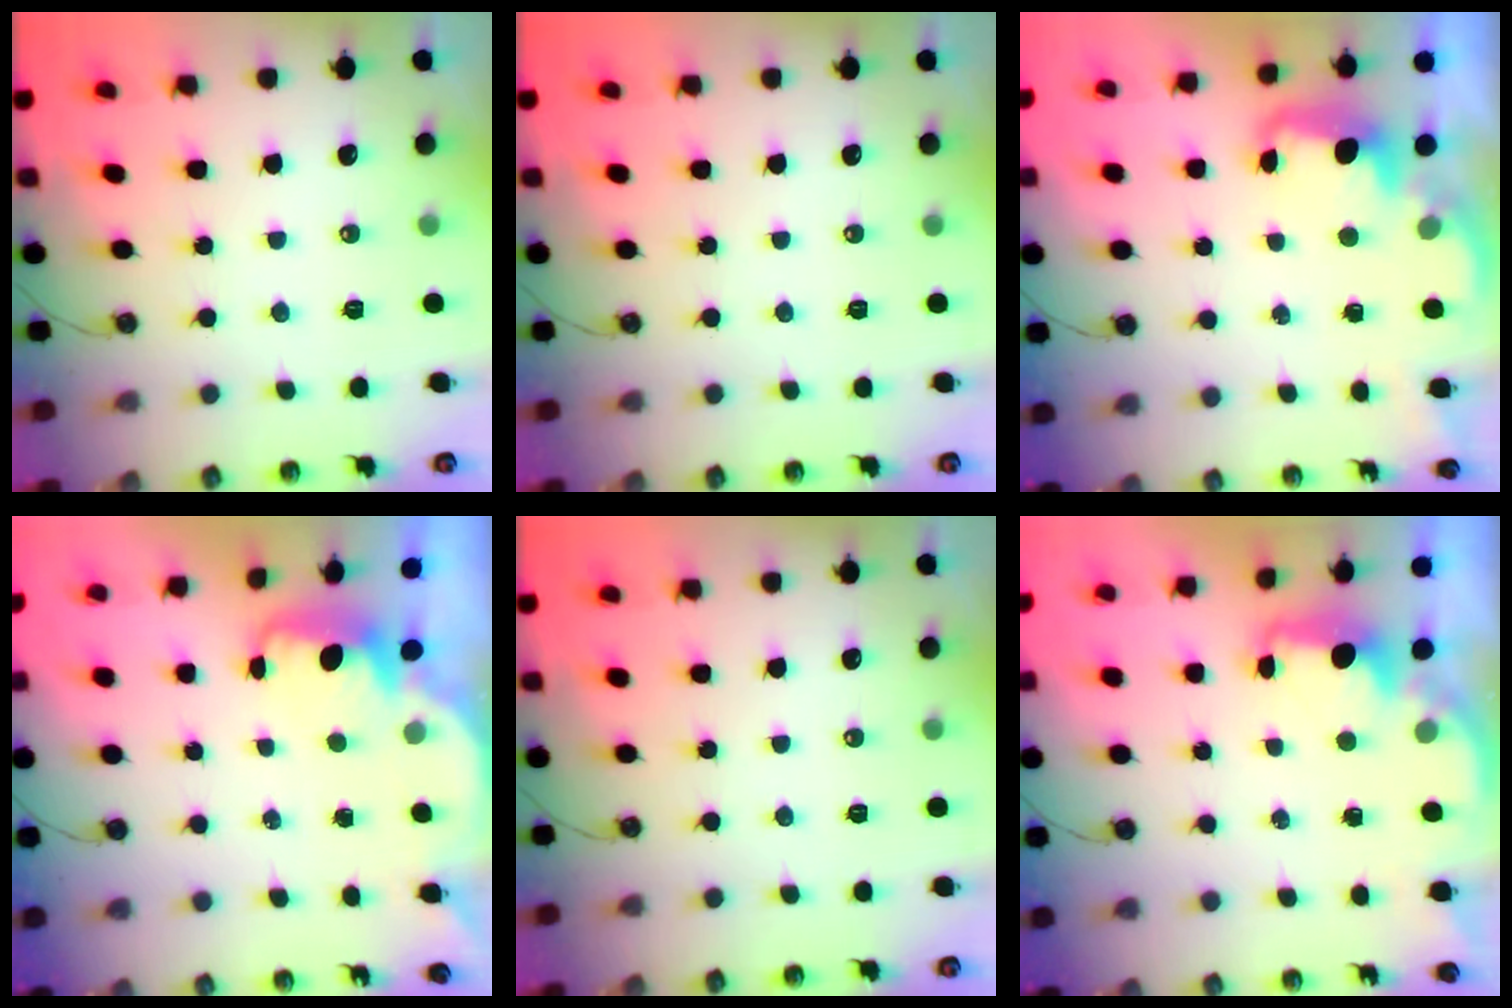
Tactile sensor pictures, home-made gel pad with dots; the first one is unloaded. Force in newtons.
{"total": 0.0}
{"total": 2.7, "press": 2.6, "slide": 0.7}
{"total": 2.2, "press": 2.1, "slide": 0.6}
{"total": 0.0}
{"total": 2.2, "press": 2.1, "slide": 0.7}